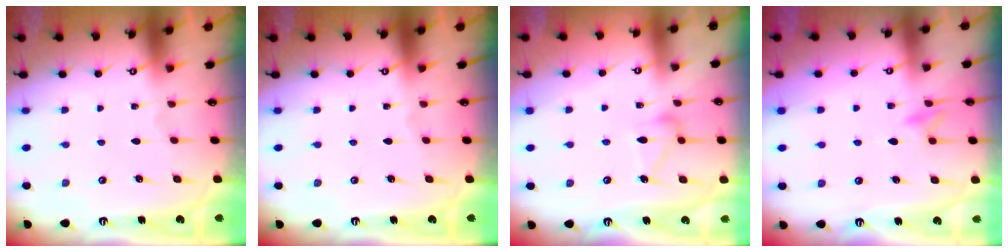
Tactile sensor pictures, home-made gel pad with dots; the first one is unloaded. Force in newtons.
{"total": 0.0}
{"total": 11.7, "press": 11.7, "slide": 0.5}
{"total": 9.3, "press": 9.3, "slide": 0.9}